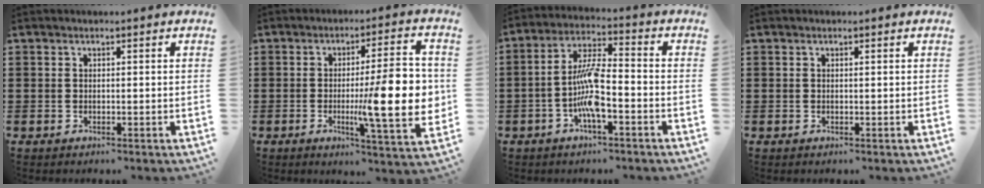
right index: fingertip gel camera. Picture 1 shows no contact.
{"total": 14.8, "force": [-0.7, 3.1, 14.4], "torque": [-0.206, -0.014, -0.014]}
{"total": 8.7, "force": [-2.7, 2.5, 7.9], "torque": [-0.166, -0.002, -0.054]}
{"total": 0.0}